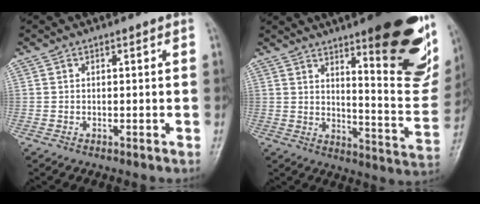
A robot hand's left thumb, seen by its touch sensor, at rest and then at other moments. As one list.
[{"total": 24.1, "force": [13.7, 5.9, 18.9], "torque": [-0.205, -0.080, 0.192]}]